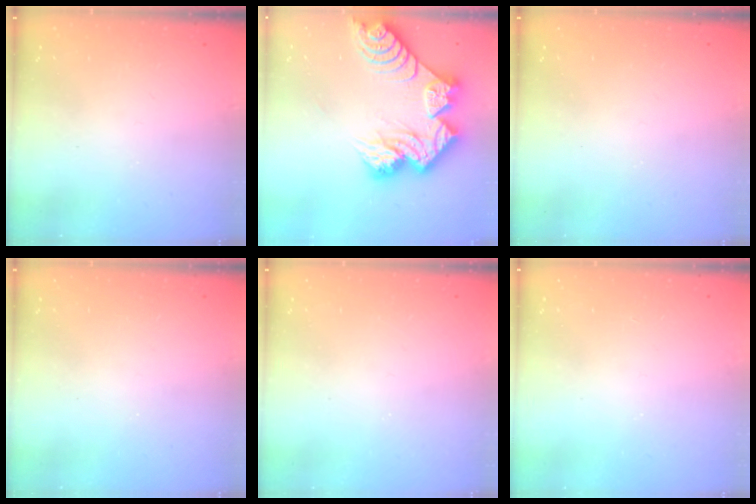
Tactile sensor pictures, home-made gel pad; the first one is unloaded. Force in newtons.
{"total": 19.0, "press": 18.9, "slide": 1.9}
{"total": 0.0}
{"total": 0.0}
{"total": 0.0}
{"total": 1.7, "press": 1.7, "slide": 0.2}